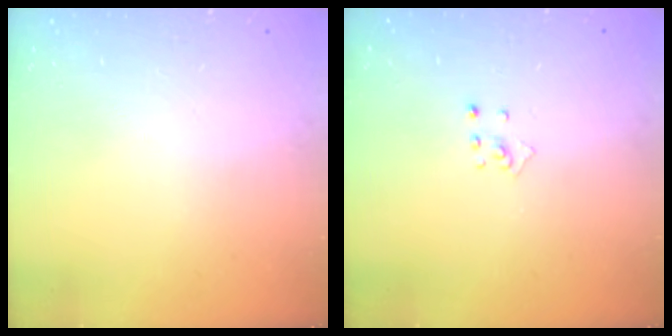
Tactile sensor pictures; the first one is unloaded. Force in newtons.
{"total": 2.9, "press": 2.9, "slide": 0.3}